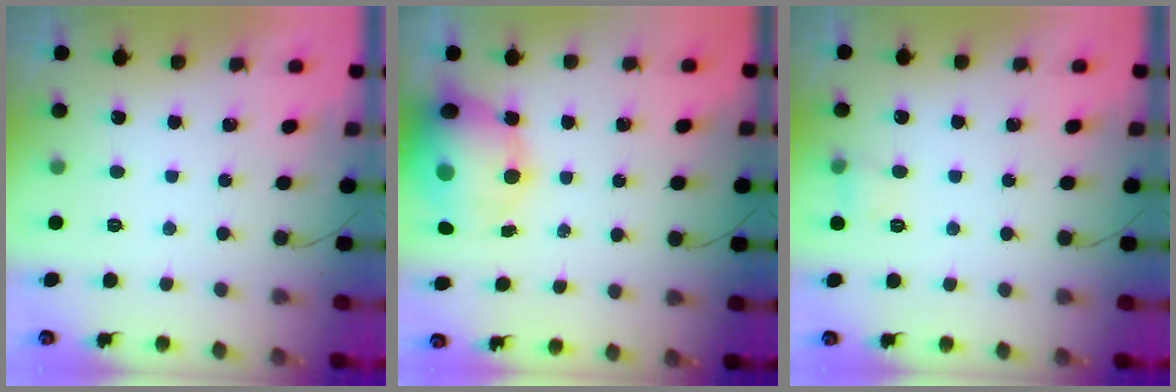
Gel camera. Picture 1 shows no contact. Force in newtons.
{"total": 16.2, "press": 15.6, "slide": 4.3}
{"total": 4.5, "press": 4.3, "slide": 1.3}